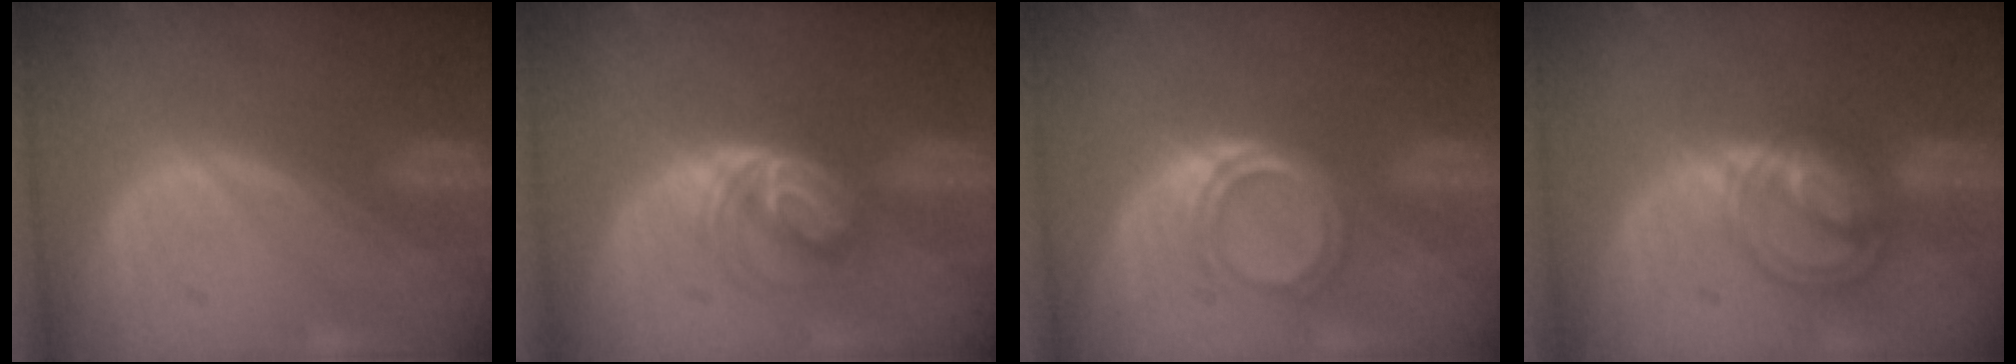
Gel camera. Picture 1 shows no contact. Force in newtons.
{"total": 6.0, "press": 5.2, "slide": 3.1}
{"total": 4.4, "press": 4.2, "slide": 1.5}
{"total": 6.2, "press": 6.2, "slide": 0.2}